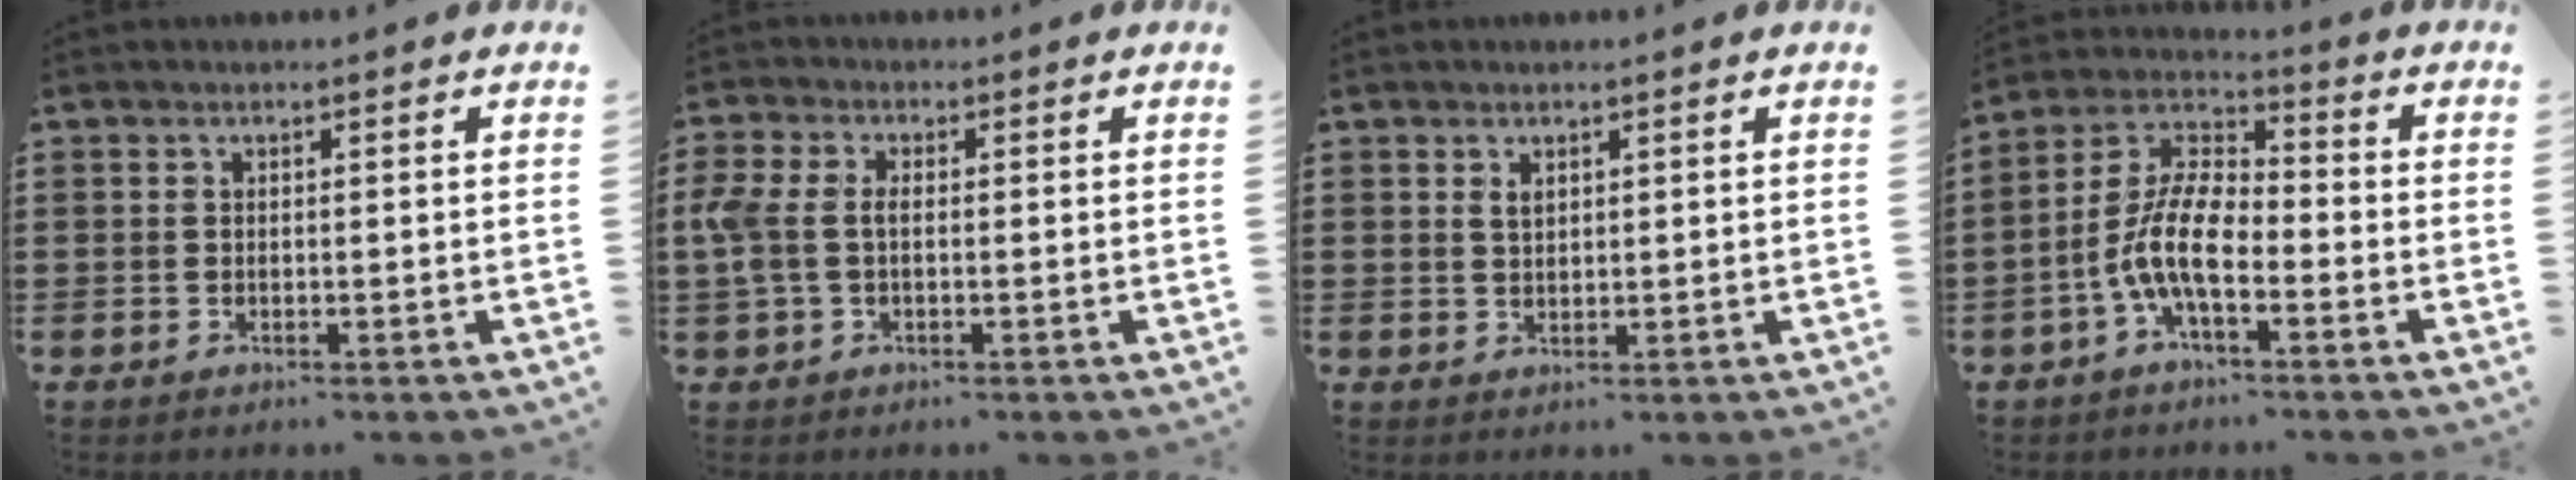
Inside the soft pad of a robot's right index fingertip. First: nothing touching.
{"total": 4.3, "force": [-0.2, 2.6, 3.4], "torque": [-0.104, -0.005, -0.016]}
{"total": 1.3, "force": [0.8, 0.6, 0.7], "torque": [-0.016, 0.002, 0.015]}
{"total": 9.6, "force": [-3.6, 3.7, 8.1], "torque": [-0.197, -0.005, -0.076]}